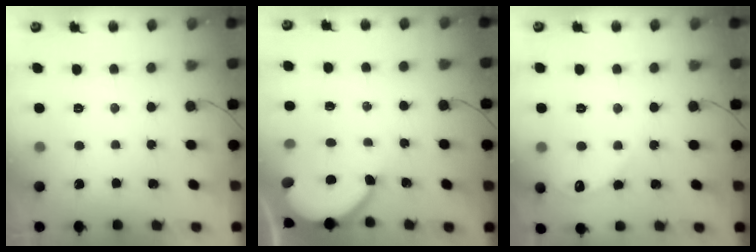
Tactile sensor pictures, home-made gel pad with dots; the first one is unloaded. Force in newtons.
{"total": 6.9, "press": 6.9, "slide": 0.5}
{"total": 4.8, "press": 4.8, "slide": 0.5}